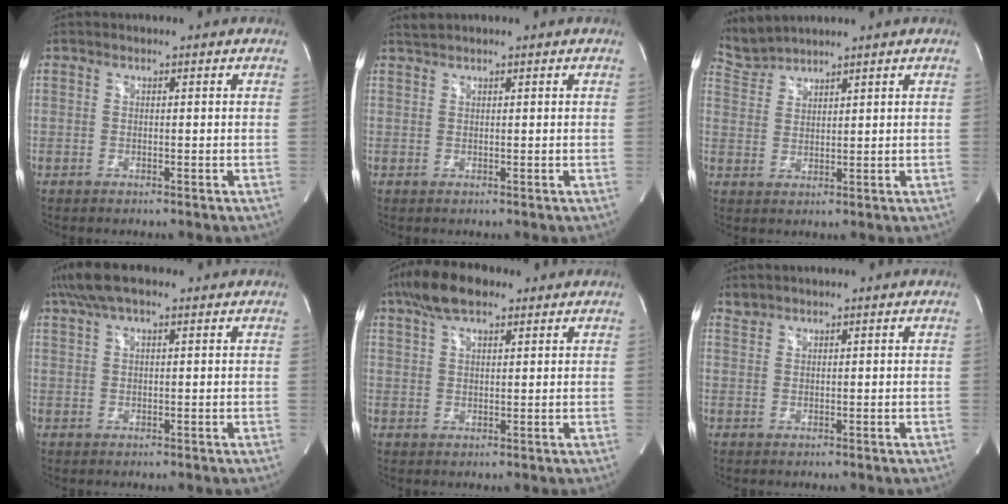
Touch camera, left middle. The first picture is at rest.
{"total": 1.0, "force": [1.0, -0.2, 0.3], "torque": [-0.015, 0.012, 0.026]}
{"total": 3.8, "force": [3.7, -0.4, -0.5], "torque": [-0.002, 0.011, 0.084]}
{"total": 6.9, "force": [4.8, 1.9, 4.7], "torque": [-0.100, 0.035, 0.085]}
{"total": 7.5, "force": [5.1, 2.6, 4.9], "torque": [-0.101, 0.023, 0.092]}
{"total": 1.1, "force": [1.1, 0.1, -0.1], "torque": [-0.003, 0.006, 0.026]}